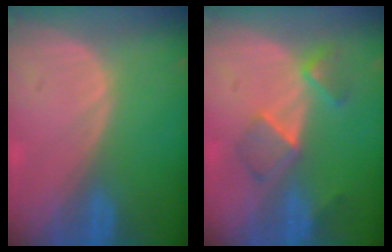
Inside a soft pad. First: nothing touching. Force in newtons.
{"total": 5.6, "press": 5.1, "slide": 2.2}